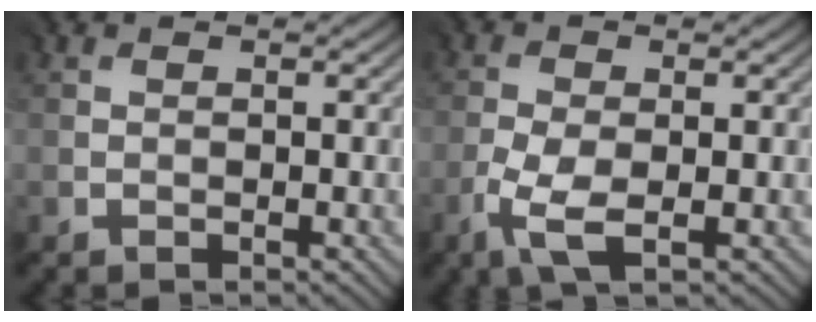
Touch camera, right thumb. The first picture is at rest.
{"total": 4.4, "force": [-2.1, 1.6, 3.5], "torque": [-0.092, -0.004, -0.046]}